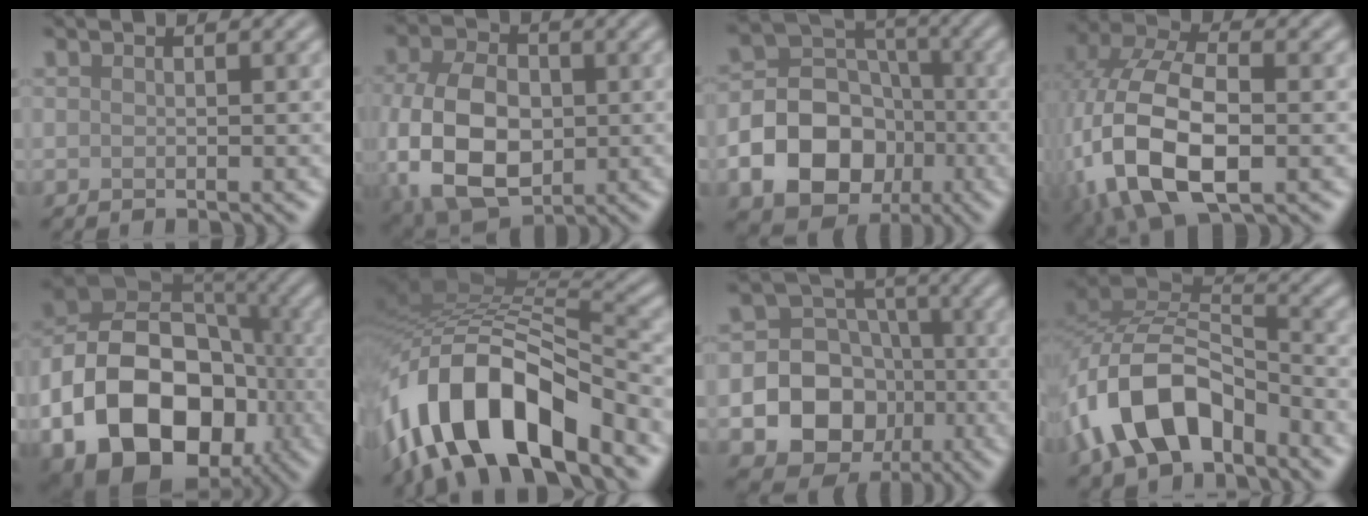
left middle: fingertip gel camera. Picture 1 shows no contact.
{"total": 11.1, "force": [-1.5, 7.6, 8.0], "torque": [-0.181, -0.019, -0.030]}
{"total": 10.9, "force": [-3.7, 8.7, 5.5], "torque": [-0.091, -0.009, -0.090]}
{"total": 12.4, "force": [-3.2, 7.3, 9.5], "torque": [-0.219, -0.015, -0.054]}
{"total": 16.3, "force": [-4.9, 11.7, 10.2], "torque": [-0.177, -0.025, -0.080]}
{"total": 14.4, "force": [-7.1, 6.1, 11.0], "torque": [-0.195, 0.005, -0.127]}
{"total": 14.0, "force": [-4.1, 12.7, 4.5], "torque": [-0.087, -0.030, -0.078]}
{"total": 9.5, "force": [-5.1, 5.1, 6.2], "torque": [-0.120, 0.012, -0.104]}